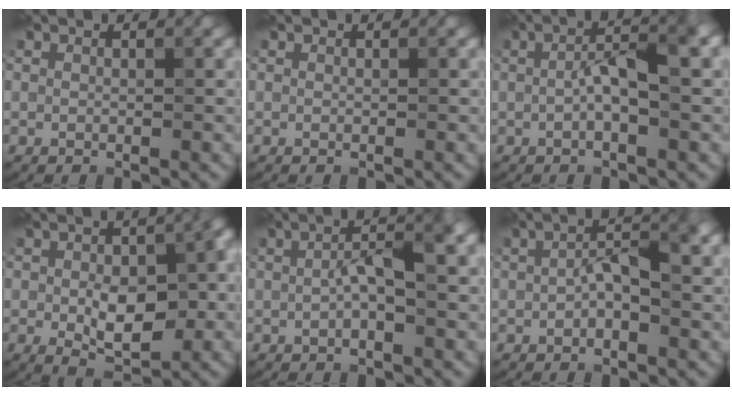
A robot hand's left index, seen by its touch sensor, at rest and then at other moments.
{"total": 0.0}
{"total": 4.9, "force": [-0.3, 1.3, 4.7], "torque": [-0.086, 0.013, -0.010]}
{"total": 7.7, "force": [-1.1, 4.2, 6.3], "torque": [-0.102, -0.012, -0.010]}
{"total": 4.1, "force": [-0.1, 1.0, 4.0], "torque": [-0.074, 0.013, -0.005]}
{"total": 3.6, "force": [-0.4, 1.3, 3.3], "torque": [-0.060, 0.012, -0.011]}